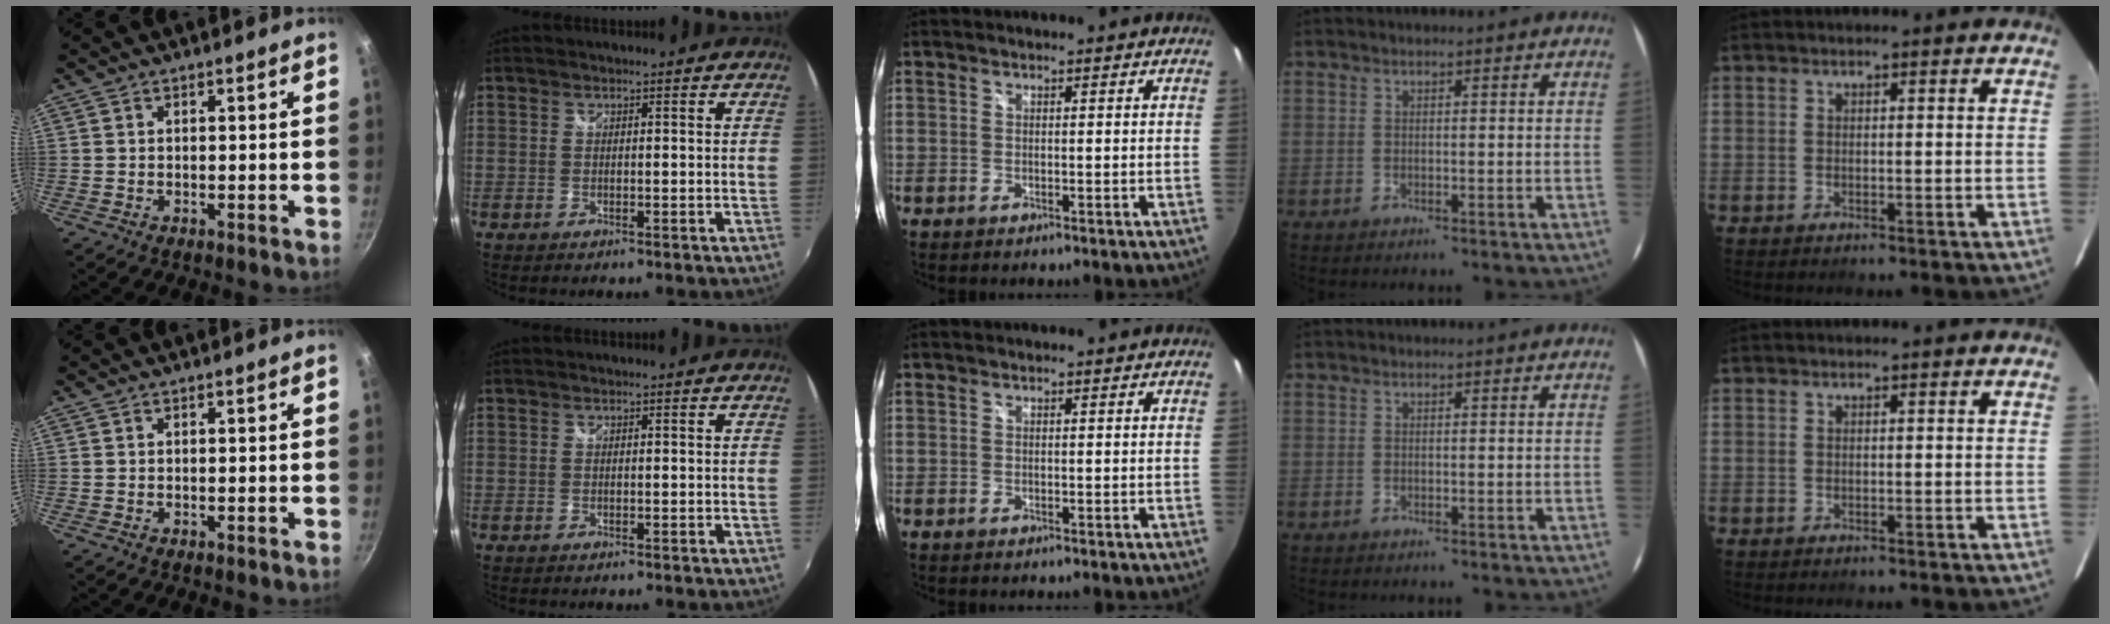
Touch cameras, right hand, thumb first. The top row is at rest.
{}